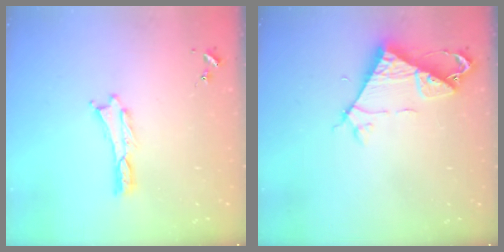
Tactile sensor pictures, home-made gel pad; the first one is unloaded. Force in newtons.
{"total": 7.0, "press": 7.0, "slide": 0.2}